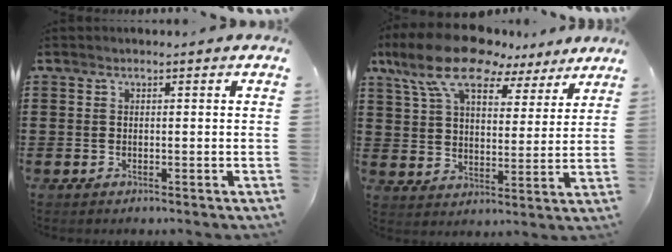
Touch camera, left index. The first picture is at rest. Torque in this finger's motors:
{"motor_torque": [1.04, -1.10, 1.07, 0.21]}